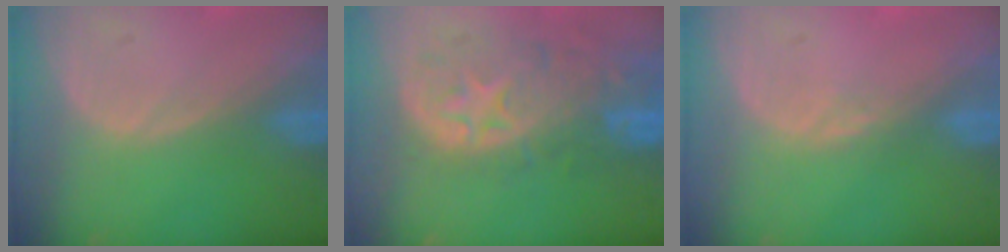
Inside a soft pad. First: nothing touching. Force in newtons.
{"total": 11.1, "press": 9.9, "slide": 5.1}
{"total": 1.1, "press": 1.0, "slide": 0.5}